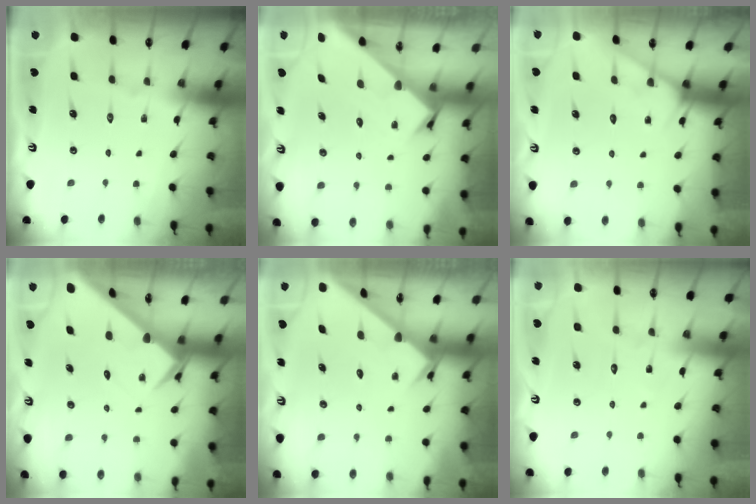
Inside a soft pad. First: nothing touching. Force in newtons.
{"total": 2.6, "press": 2.6, "slide": 0.3}
{"total": 5.2, "press": 5.2, "slide": 0.5}
{"total": 2.9, "press": 2.9, "slide": 0.2}
{"total": 3.8, "press": 3.8, "slide": 0.3}
{"total": 5.3, "press": 5.2, "slide": 0.4}